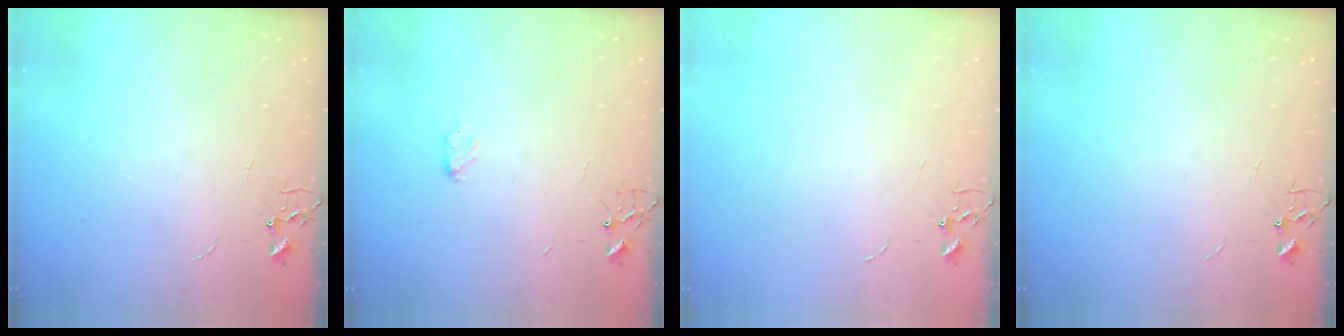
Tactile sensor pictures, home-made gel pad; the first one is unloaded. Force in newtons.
{"total": 3.5, "press": 3.5, "slide": 0.5}
{"total": 0.0}
{"total": 0.0}